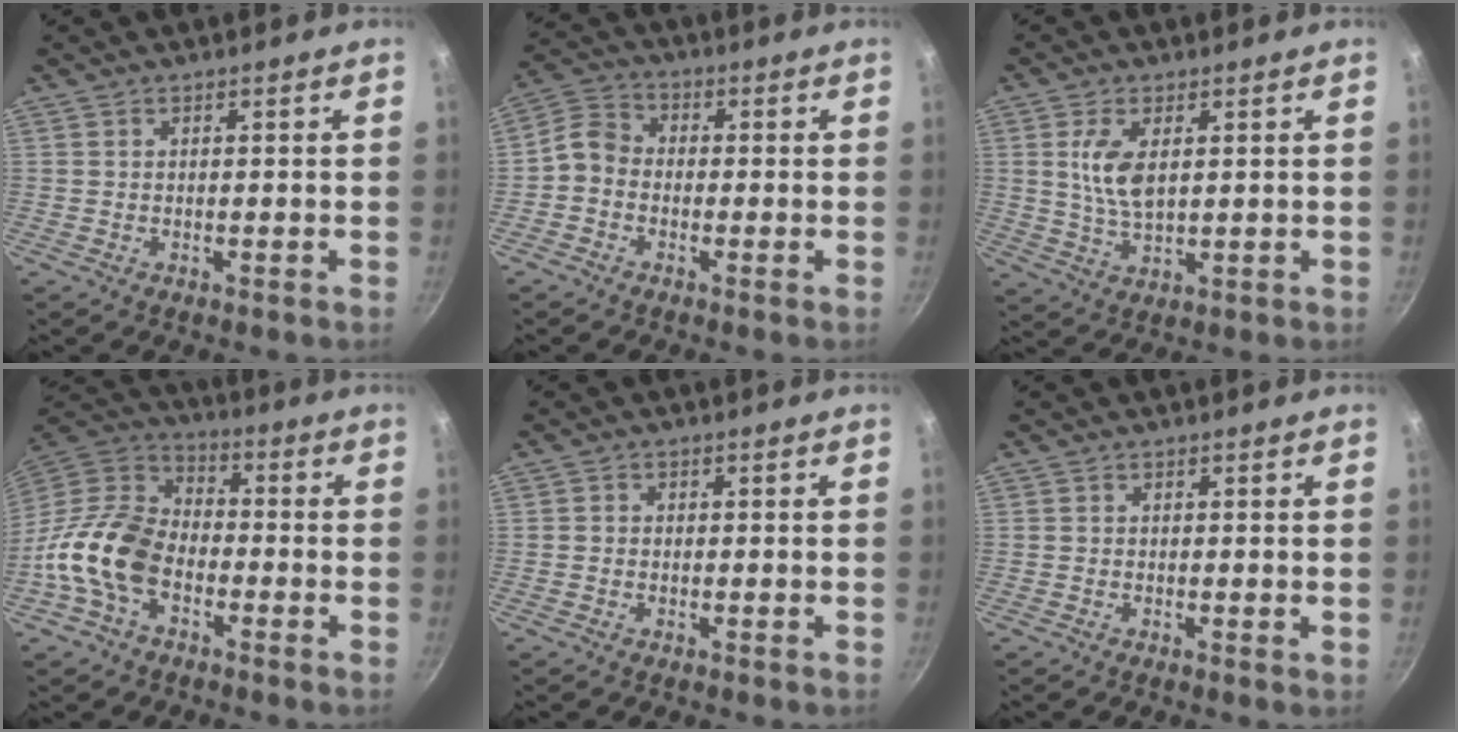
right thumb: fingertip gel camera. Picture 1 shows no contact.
{"total": 5.4, "force": [-1.6, 4.4, 2.8], "torque": [-0.039, 0.028, -0.051]}
{"total": 7.2, "force": [1.7, 3.5, 6.0], "torque": [-0.114, -0.011, 0.035]}
{"total": 15.1, "force": [-5.2, 10.1, 10.0], "torque": [-0.161, 0.048, -0.123]}
{"total": 1.0, "force": [-0.3, 0.9, 0.3], "torque": [-0.005, 0.003, -0.007]}
{"total": 0.0}